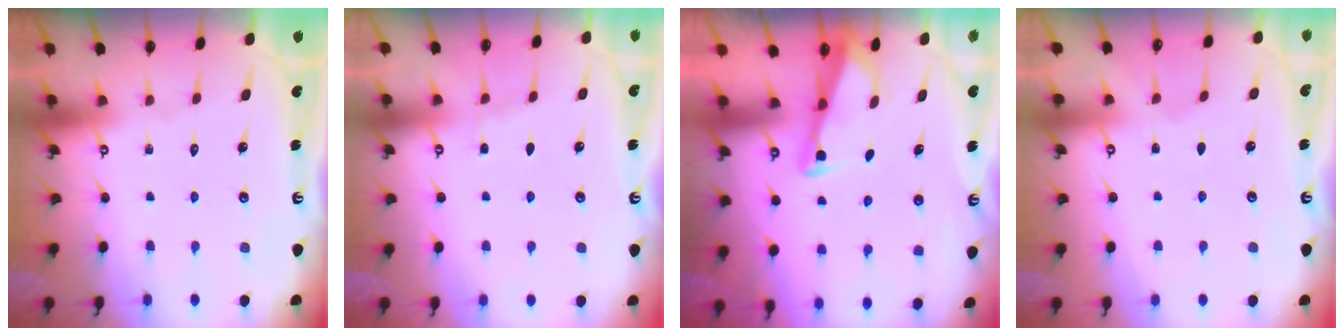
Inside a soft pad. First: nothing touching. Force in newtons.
{"total": 2.7, "press": 2.7, "slide": 0.4}
{"total": 3.0, "press": 2.9, "slide": 0.3}
{"total": 2.0, "press": 2.0, "slide": 0.3}